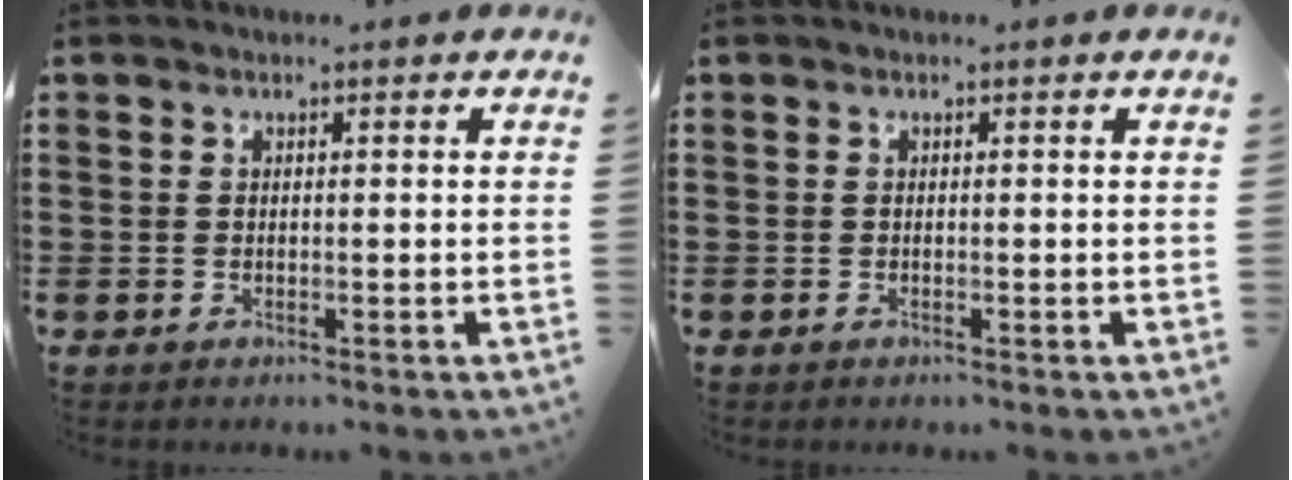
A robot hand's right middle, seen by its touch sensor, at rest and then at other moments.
{"total": 0.0}